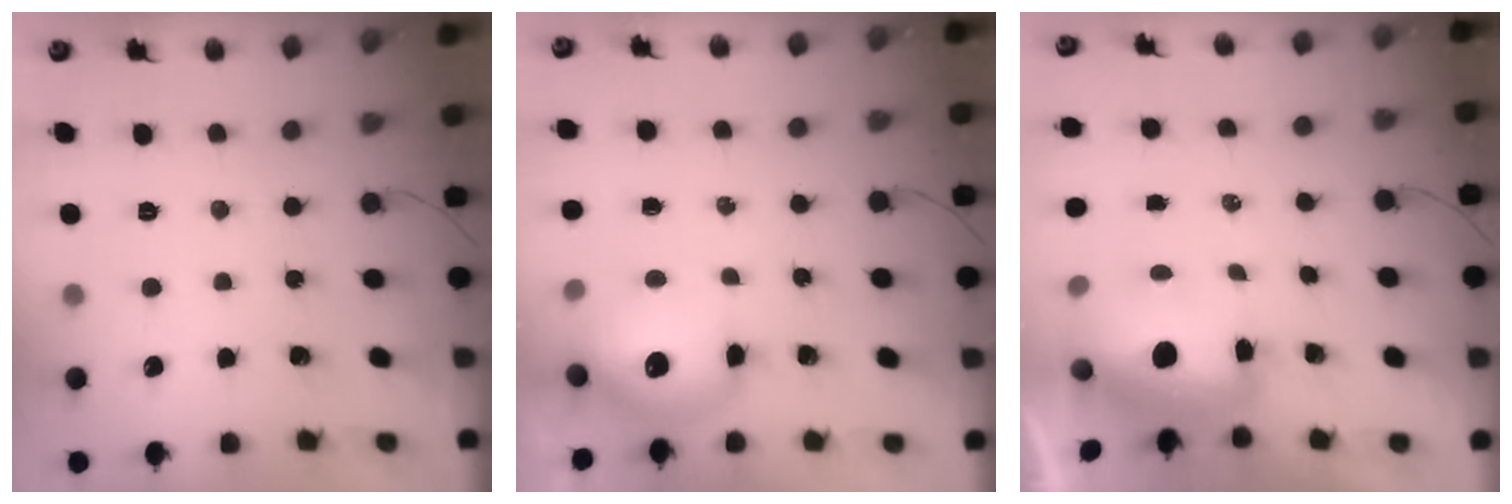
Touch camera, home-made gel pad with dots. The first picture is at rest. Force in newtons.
{"total": 11.7, "press": 11.3, "slide": 2.9}
{"total": 11.6, "press": 11.4, "slide": 2.4}